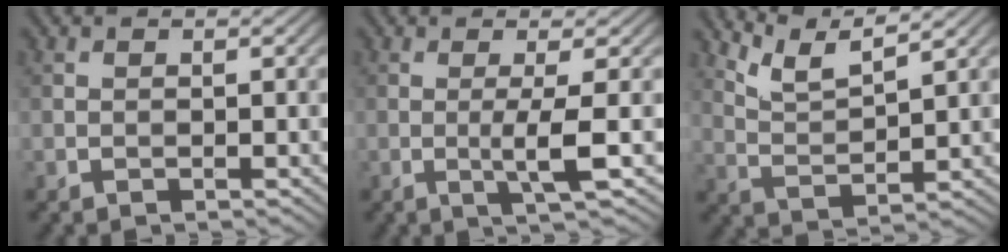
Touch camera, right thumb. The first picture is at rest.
{"total": 3.9, "force": [-0.3, 0.2, 3.9], "torque": [-0.070, 0.006, -0.013]}
{"total": 6.4, "force": [5.1, 1.0, 3.7], "torque": [-0.088, 0.003, 0.109]}